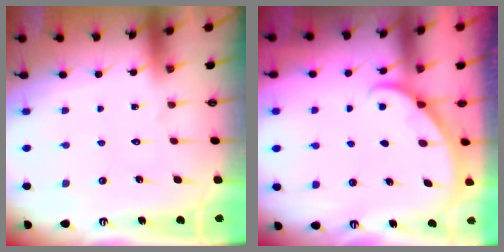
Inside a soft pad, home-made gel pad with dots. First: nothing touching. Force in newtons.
{"total": 3.2, "press": 3.2, "slide": 0.3}